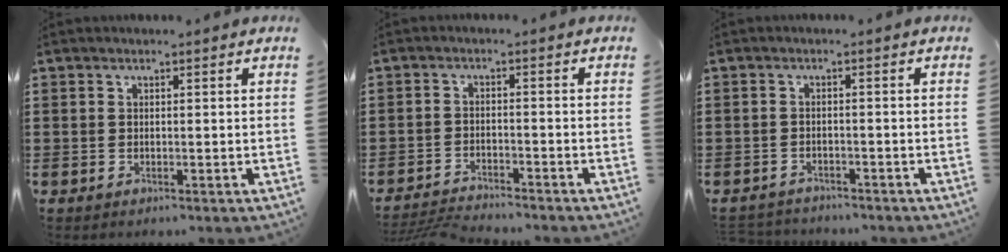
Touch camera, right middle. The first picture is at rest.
{"total": 3.7, "force": [-3.6, 0.2, 0.5], "torque": [-0.018, -0.001, -0.078]}
{"total": 2.0, "force": [-2.0, 0.3, -0.2], "torque": [-0.005, -0.001, -0.045]}